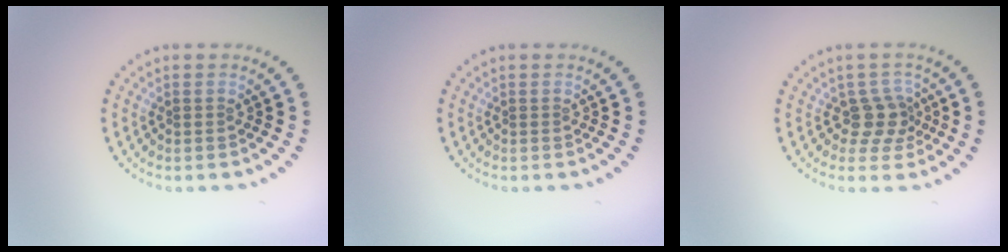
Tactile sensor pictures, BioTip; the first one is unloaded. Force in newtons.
{"total": 0.0}
{"total": 2.7, "press": 2.1, "slide": 1.7}